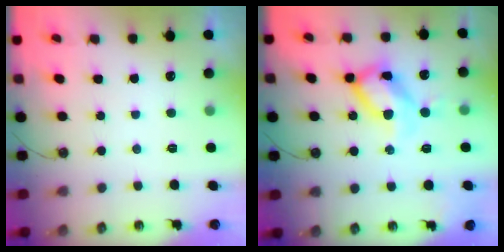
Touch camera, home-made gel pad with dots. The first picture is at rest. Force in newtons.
{"total": 17.2, "press": 17.2, "slide": 0.9}